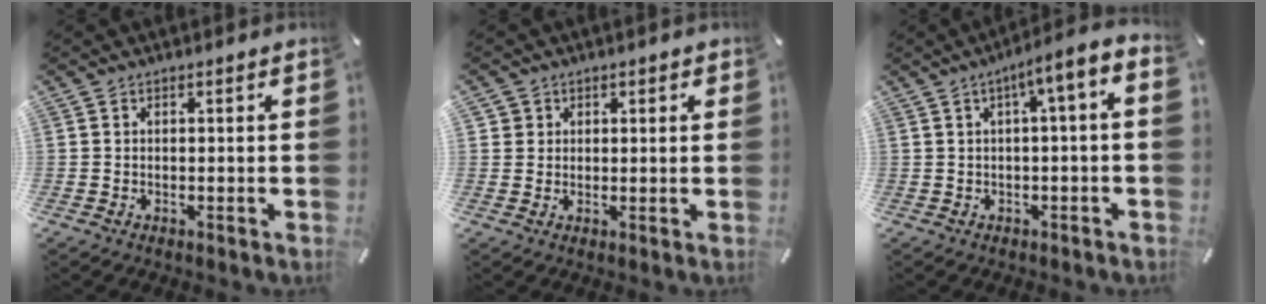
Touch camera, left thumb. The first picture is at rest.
{"total": 2.6, "force": [1.1, 2.3, 0.2], "torque": [-0.002, 0.001, 0.018]}
{"total": 5.9, "force": [0.5, 1.1, 5.8], "torque": [-0.098, -0.007, 0.006]}